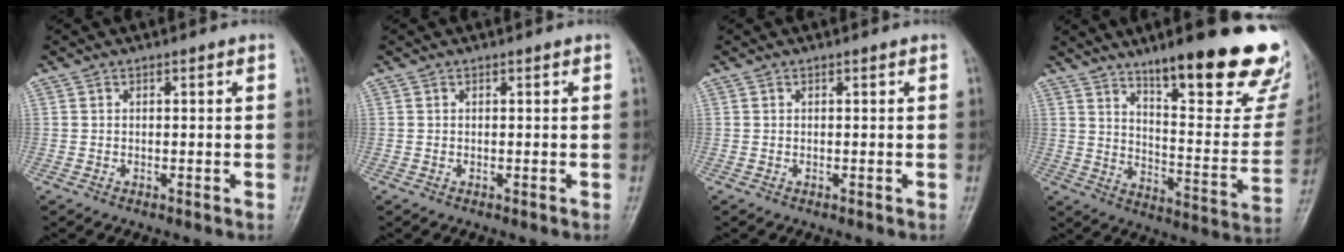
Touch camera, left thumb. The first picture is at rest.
{"total": 0.0}
{"total": 0.0}
{"total": 27.0, "force": [17.5, 6.9, 19.5], "torque": [-0.227, -0.091, 0.252]}